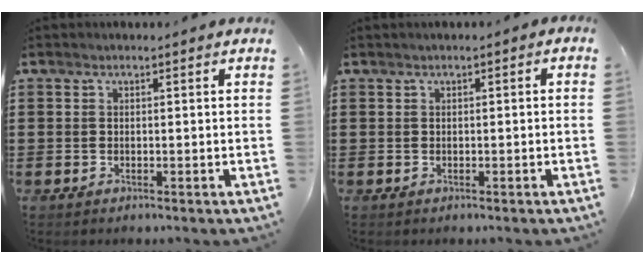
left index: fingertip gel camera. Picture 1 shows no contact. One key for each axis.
{"total": 0.5, "fx": -0.3, "fy": 0.3, "fz": 0.3, "tx": -0.008, "ty": -0.001, "tz": -0.005}